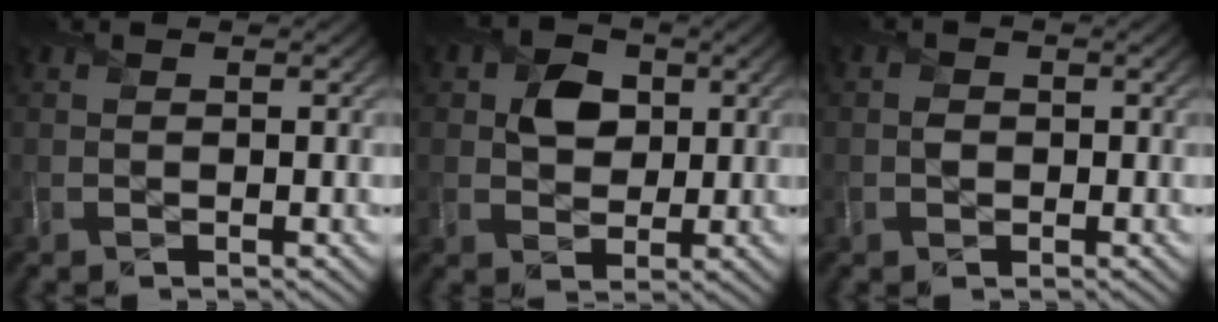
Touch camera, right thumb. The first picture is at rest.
{"total": 4.8, "force": [0.9, 4.0, 2.6], "torque": [-0.054, 0.003, 0.006]}
{"total": 1.2, "force": [-0.3, 1.2, 0.4], "torque": [-0.006, -0.004, -0.011]}